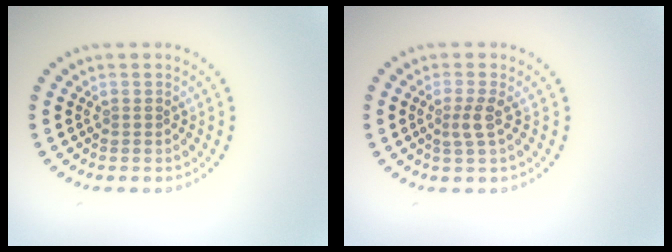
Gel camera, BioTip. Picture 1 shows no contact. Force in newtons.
{"total": 1.7, "press": 1.4, "slide": 1.0}